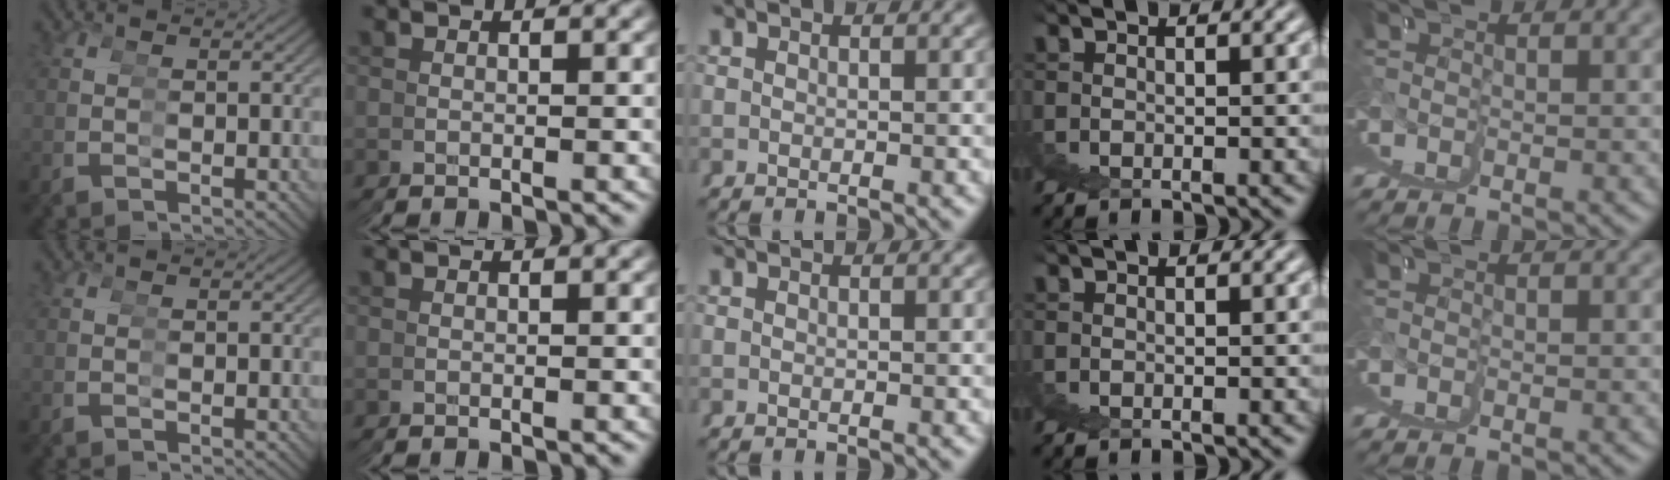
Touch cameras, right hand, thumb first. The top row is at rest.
{}